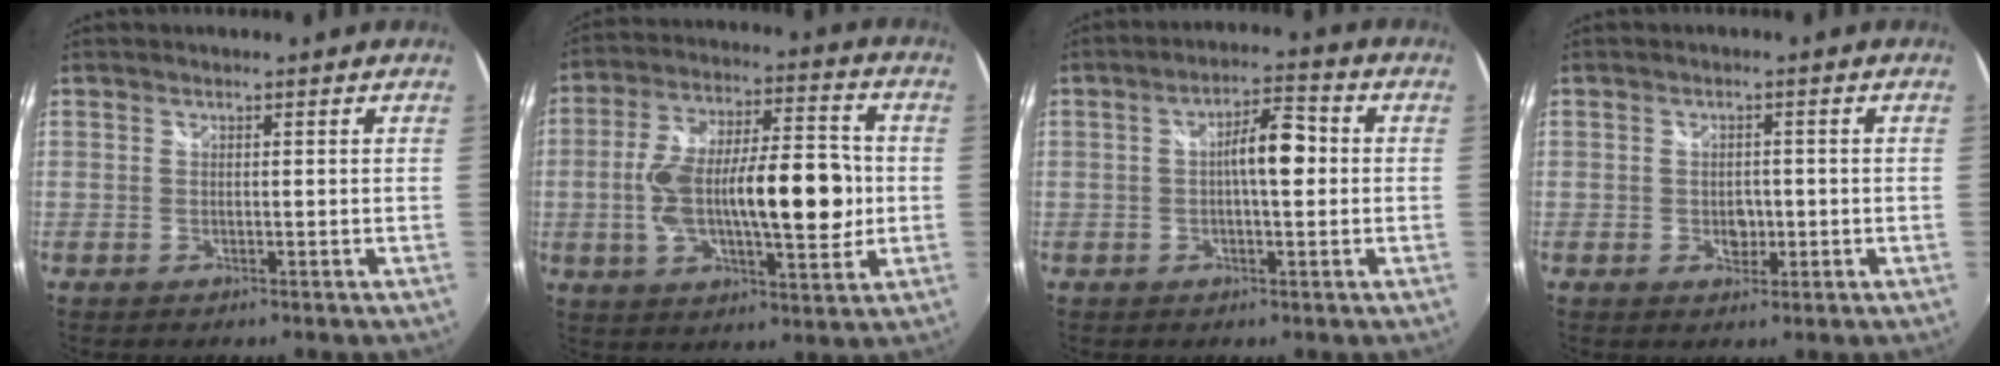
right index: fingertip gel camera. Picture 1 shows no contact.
{"total": 18.9, "force": [-1.8, 6.6, 17.6], "torque": [-0.308, 0.010, -0.028]}
{"total": 6.9, "force": [0.1, 2.0, 6.6], "torque": [-0.107, 0.015, -0.001]}
{"total": 3.2, "force": [-0.7, 2.6, 1.8], "torque": [-0.028, 0.000, -0.010]}